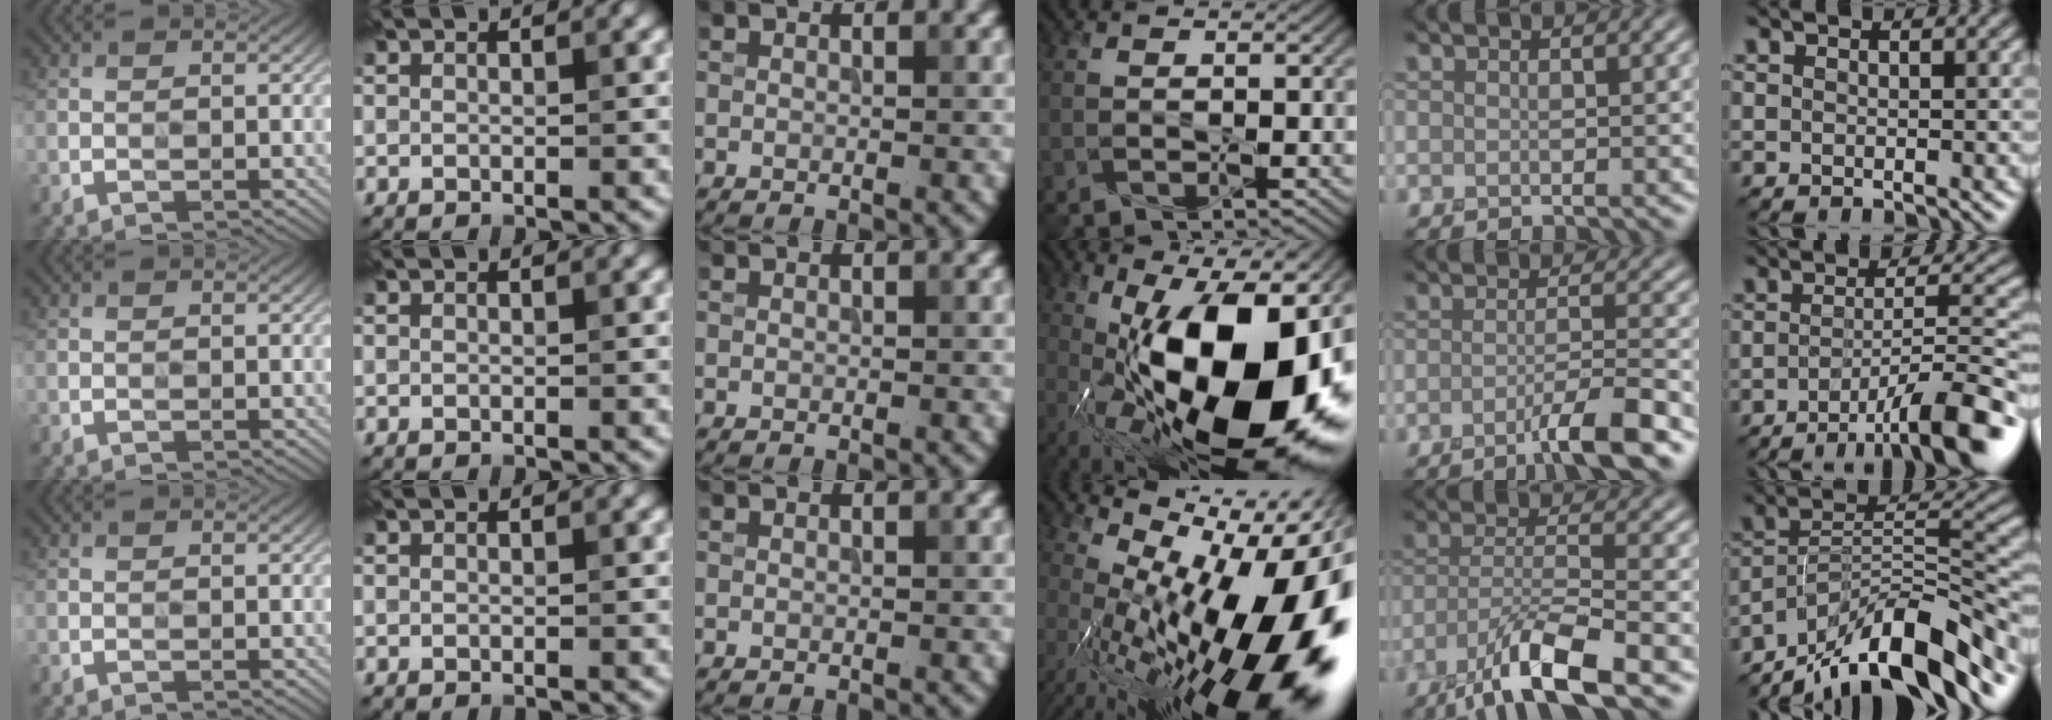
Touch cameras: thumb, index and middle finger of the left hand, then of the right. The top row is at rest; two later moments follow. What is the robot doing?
{"motion": "press", "object": "grip strengthener"}